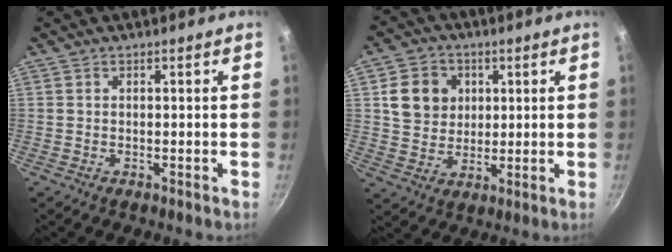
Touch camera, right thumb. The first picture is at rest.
{"total": 9.3, "force": [2.5, 8.1, 3.8], "torque": [-0.037, 0.001, 0.042]}